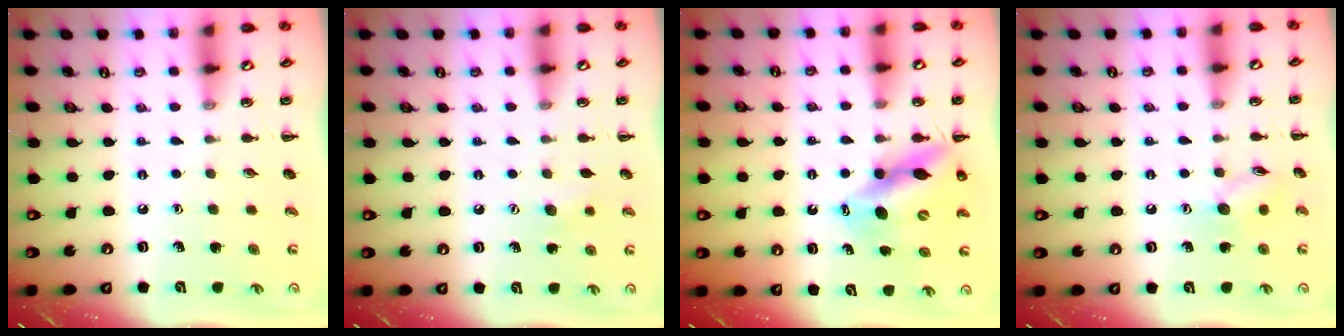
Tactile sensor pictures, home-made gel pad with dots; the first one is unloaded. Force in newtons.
{"total": 7.0, "press": 6.8, "slide": 1.8}
{"total": 11.8, "press": 11.4, "slide": 3.0}
{"total": 7.8, "press": 7.7, "slide": 0.9}